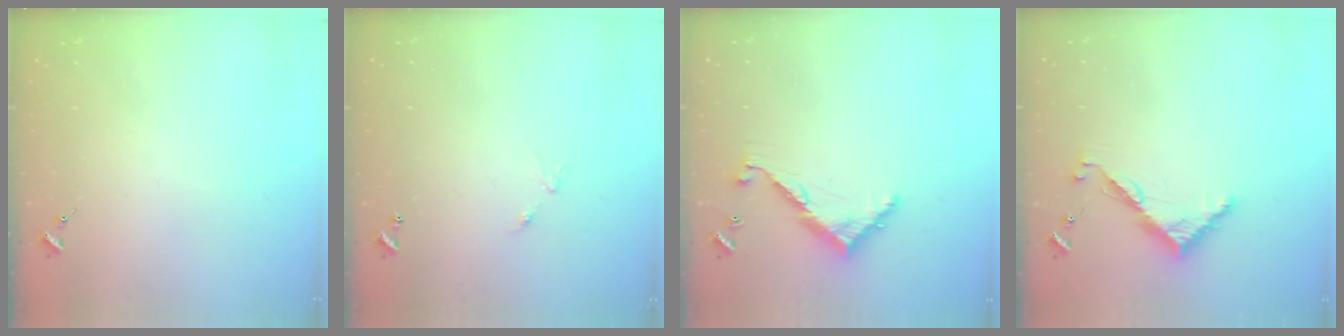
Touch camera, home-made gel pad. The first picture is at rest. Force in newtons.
{"total": 5.0, "press": 5.0, "slide": 0.5}
{"total": 8.9, "press": 8.9, "slide": 0.6}
{"total": 7.7, "press": 7.7, "slide": 0.3}